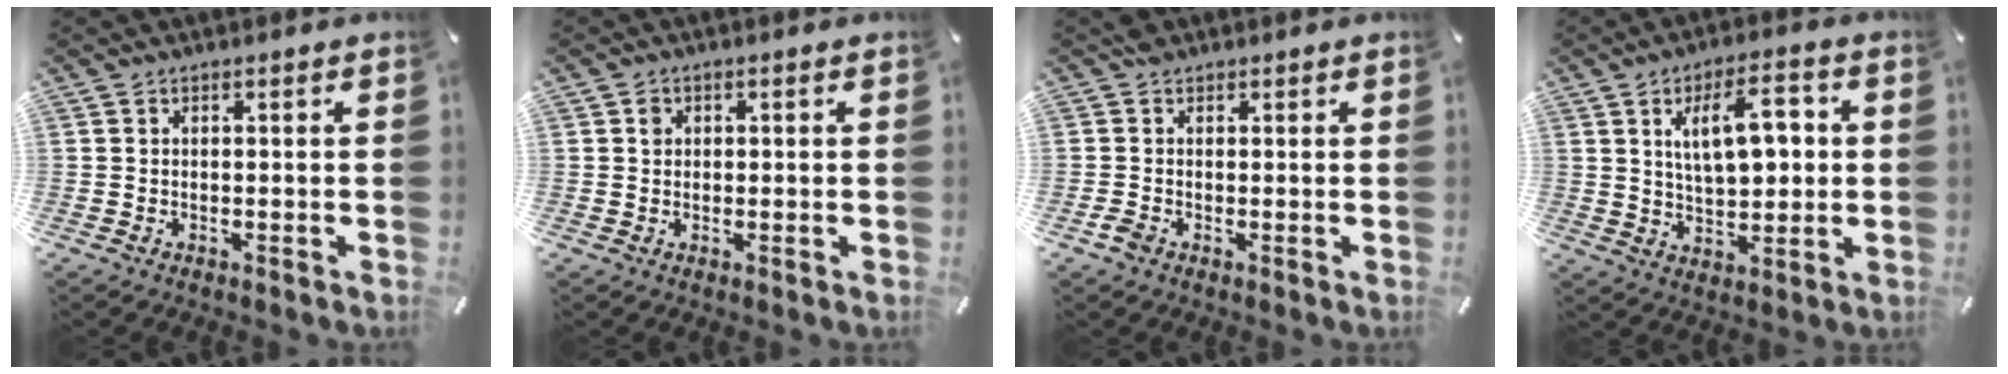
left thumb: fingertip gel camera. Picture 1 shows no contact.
{"total": 1.3, "force": [0.2, 1.3, 0.3], "torque": [0.001, 0.002, 0.001]}
{"total": 2.9, "force": [0.7, 2.7, 0.9], "torque": [-0.009, 0.002, 0.014]}
{"total": 12.2, "force": [3.3, 6.1, 10.0], "torque": [-0.155, 0.001, 0.053]}